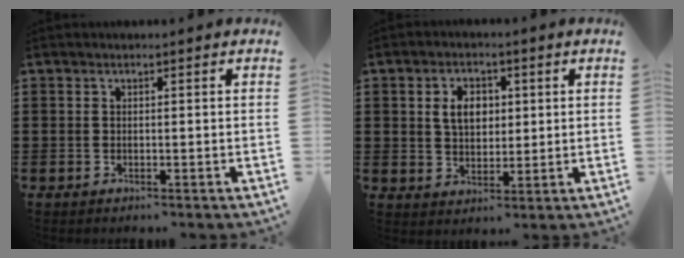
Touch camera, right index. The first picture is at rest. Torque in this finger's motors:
{"motor_torque": [0.22, -0.21, 0.23, 0.10]}